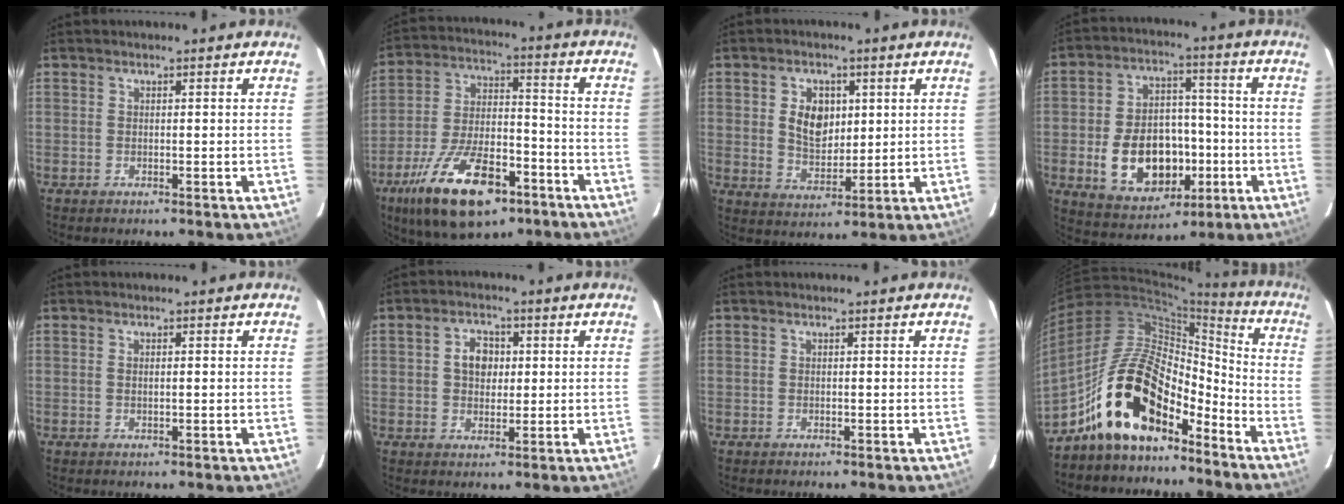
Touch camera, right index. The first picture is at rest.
{"total": 20.0, "force": [-11.7, 8.4, 13.9], "torque": [-0.264, -0.019, -0.190]}
{"total": 7.4, "force": [1.7, 5.2, 5.1], "torque": [-0.088, 0.006, 0.039]}
{"total": 15.6, "force": [-4.2, 10.7, 10.6], "torque": [-0.217, 0.016, -0.043]}
{"total": 0.7, "force": [0.1, 0.2, 0.7], "torque": [-0.014, 0.002, 0.002]}
{"total": 4.8, "force": [0.8, 3.7, 2.9], "torque": [-0.048, 0.015, 0.015]}
{"total": 0.0}
{"total": 18.1, "force": [-11.4, 8.5, 11.1], "torque": [-0.201, 0.029, -0.185]}